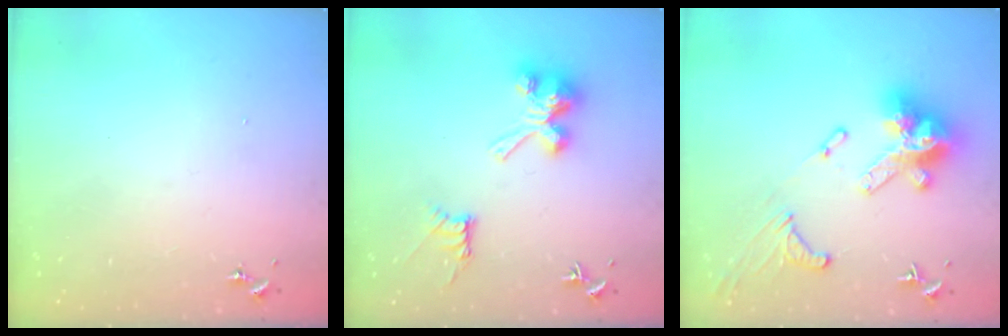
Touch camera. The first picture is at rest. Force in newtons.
{"total": 11.3, "press": 11.3, "slide": 0.4}
{"total": 19.2, "press": 19.1, "slide": 2.1}